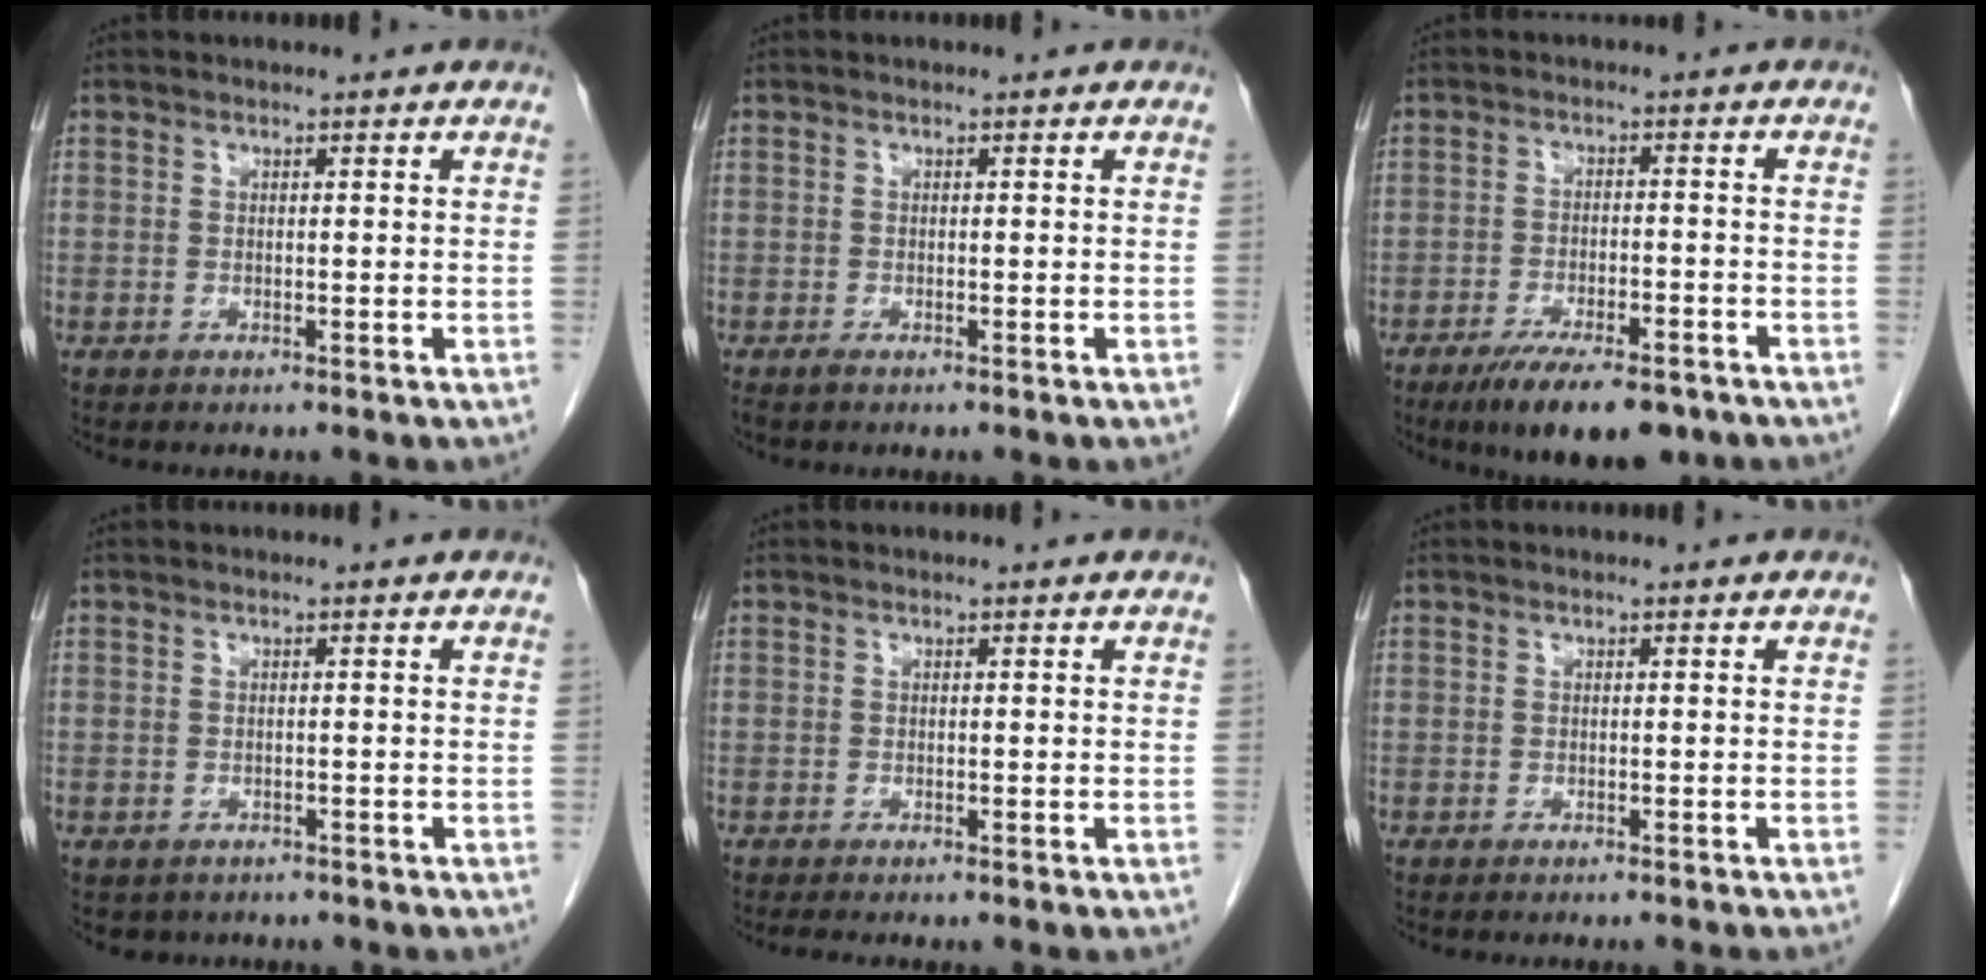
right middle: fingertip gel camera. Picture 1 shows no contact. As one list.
[{"total": 0.6, "force": [-0.4, 0.0, 0.3], "torque": [-0.011, -0.002, -0.008]}, {"total": 10.8, "force": [-7.9, 3.2, 6.7], "torque": [-0.100, -0.011, -0.122]}, {"total": 2.6, "force": [-2.1, 1.6, 0.2], "torque": [-0.007, 0.003, -0.028]}, {"total": 1.6, "force": [-1.4, 0.0, 0.8], "torque": [-0.015, -0.004, -0.020]}, {"total": 2.6, "force": [-2.4, -0.1, 0.9], "torque": [-0.013, 0.000, -0.030]}]